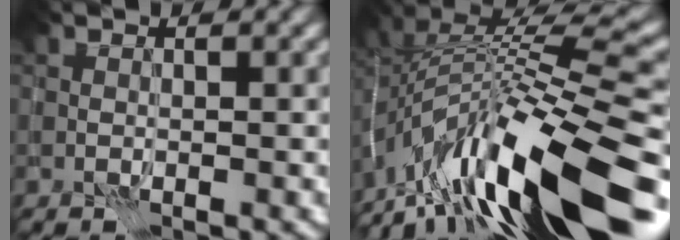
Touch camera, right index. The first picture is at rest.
{"total": 14.0, "force": [-6.2, 4.2, 11.8], "torque": [-0.206, 0.021, -0.110]}